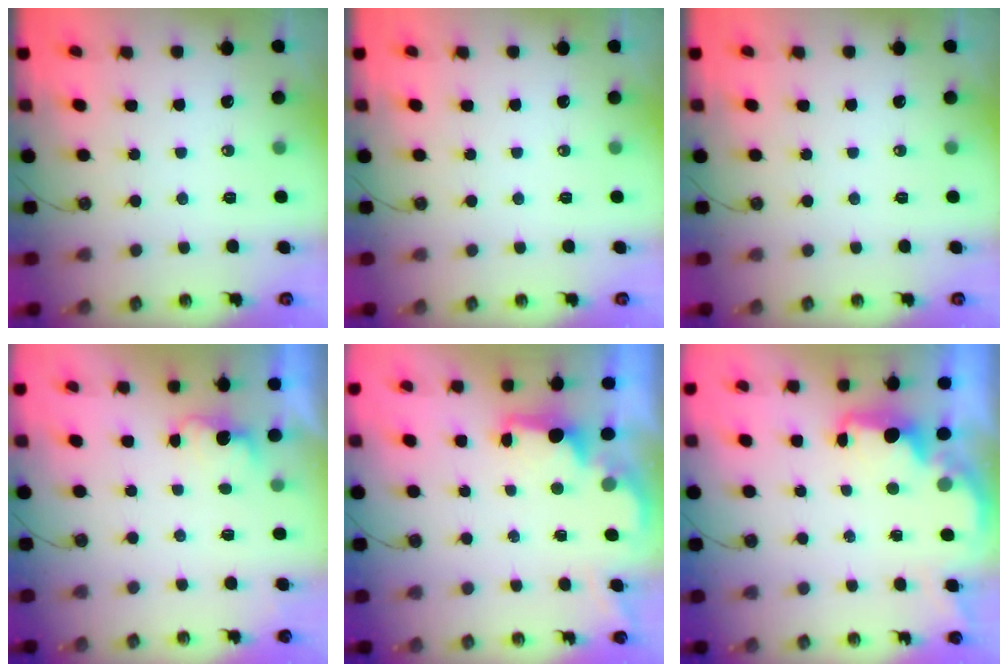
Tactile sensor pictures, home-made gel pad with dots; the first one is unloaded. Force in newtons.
{"total": 0.0}
{"total": 0.0}
{"total": 1.4, "press": 1.2, "slide": 0.7}
{"total": 2.0, "press": 1.8, "slide": 0.8}
{"total": 2.1, "press": 1.9, "slide": 0.8}